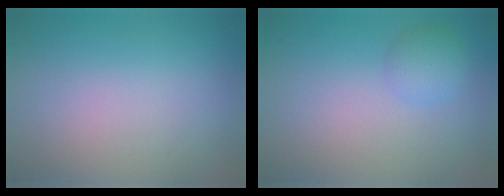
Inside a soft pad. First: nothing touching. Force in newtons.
{"total": 1.7, "press": 1.7, "slide": 0.0}